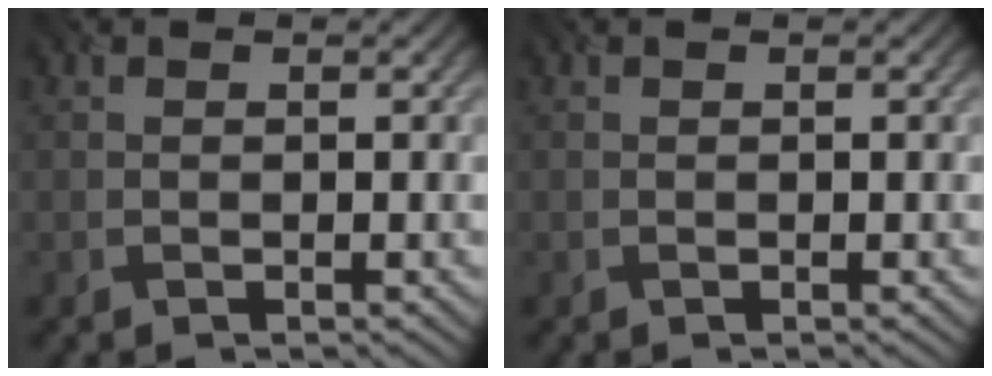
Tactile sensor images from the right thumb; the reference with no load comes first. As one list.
[{"total": 0.0}]